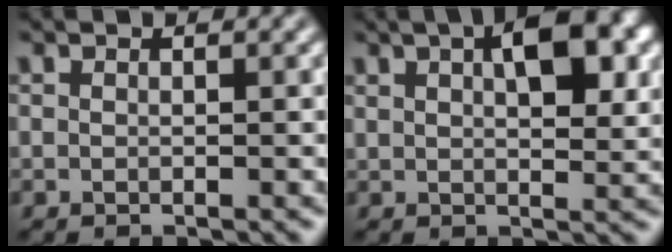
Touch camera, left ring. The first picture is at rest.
{"total": 6.7, "force": [2.6, 2.7, 5.5], "torque": [-0.075, 0.020, 0.030]}